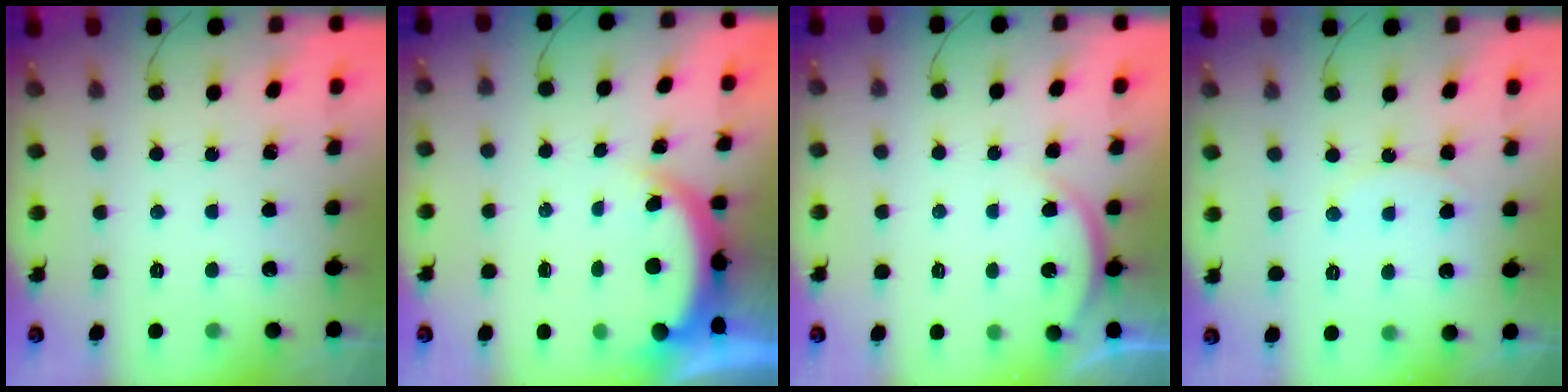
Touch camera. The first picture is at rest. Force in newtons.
{"total": 4.7, "press": 4.7, "slide": 0.5}
{"total": 4.3, "press": 4.2, "slide": 0.6}
{"total": 7.9, "press": 7.9, "slide": 0.8}